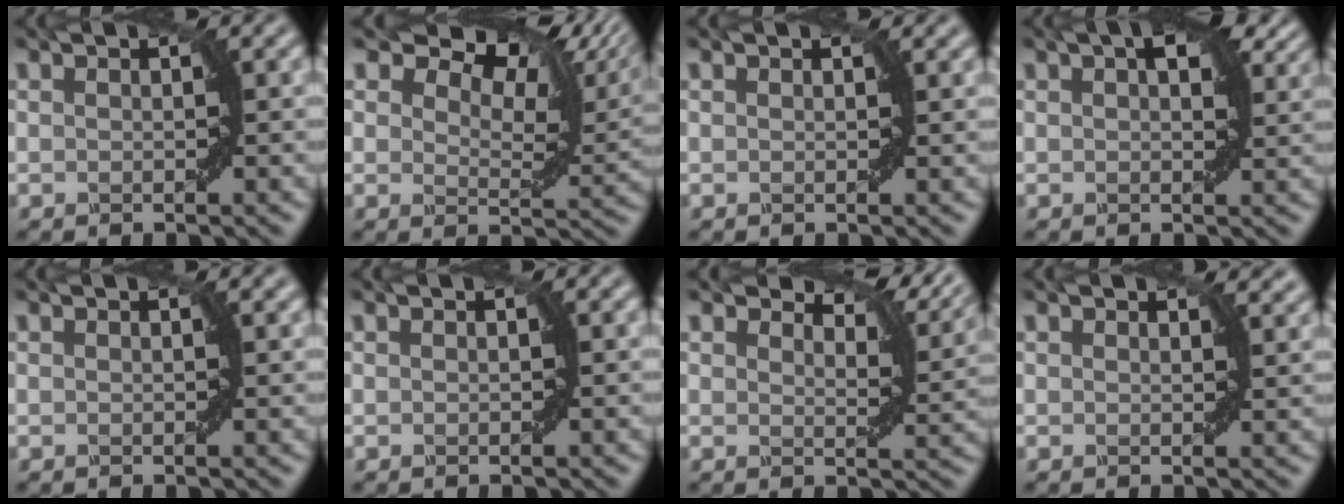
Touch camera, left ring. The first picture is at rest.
{"total": 10.3, "force": [7.1, 4.7, 5.8], "torque": [-0.093, 0.002, 0.117]}
{"total": 0.7, "force": [0.6, 0.2, 0.1], "torque": [-0.003, -0.003, 0.006]}
{"total": 5.2, "force": [2.5, 2.3, 4.0], "torque": [-0.045, 0.014, 0.033]}
{"total": 0.5, "force": [0.4, 0.2, 0.3], "torque": [-0.006, -0.003, 0.004]}
{"total": 0.0}
{"total": 5.6, "force": [4.5, 1.9, 2.8], "torque": [-0.041, 0.009, 0.066]}
{"total": 1.7, "force": [1.5, 0.6, 0.6], "torque": [-0.009, -0.002, 0.018]}